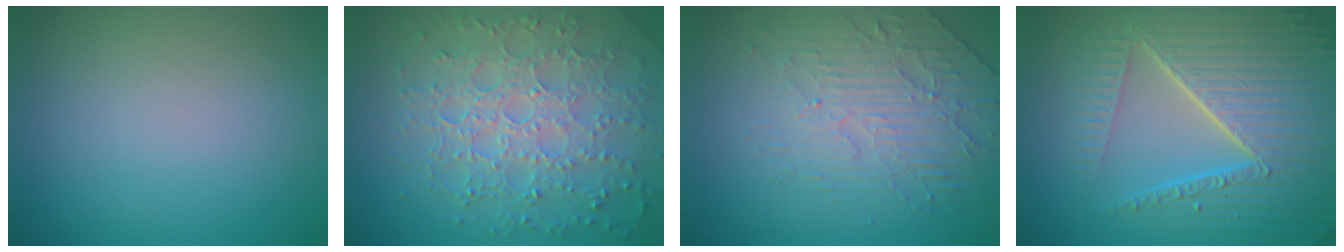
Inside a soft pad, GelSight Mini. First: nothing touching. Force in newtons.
{"total": 7.9, "press": 5.7, "slide": 5.4}
{"total": 4.6, "press": 3.2, "slide": 3.2}
{"total": 8.6, "press": 6.0, "slide": 6.2}